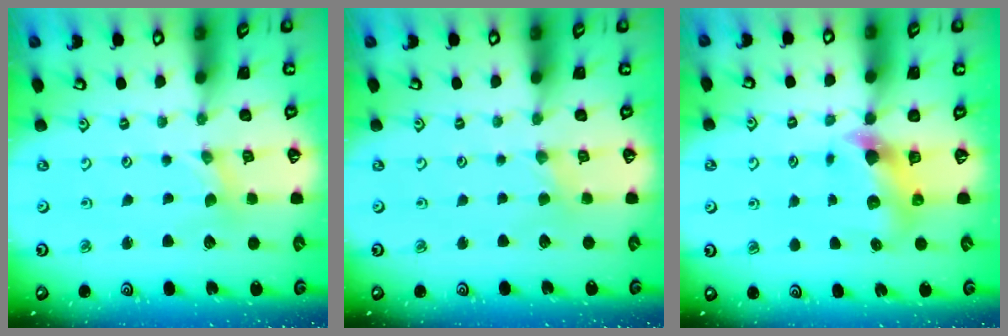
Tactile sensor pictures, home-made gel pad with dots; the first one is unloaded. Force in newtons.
{"total": 1.8, "press": 1.8, "slide": 0.4}
{"total": 6.0, "press": 6.0, "slide": 0.4}